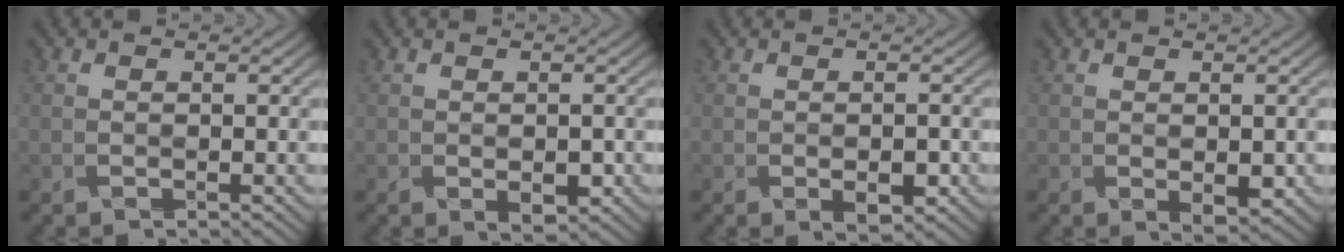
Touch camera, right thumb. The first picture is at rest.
{"total": 2.3, "force": [-0.7, 1.2, 1.8], "torque": [-0.032, -0.007, 0.000]}
{"total": 2.6, "force": [-1.3, 1.1, 2.0], "torque": [-0.032, -0.004, -0.011]}
{"total": 2.5, "force": [-0.4, 1.2, 2.2], "torque": [-0.038, -0.007, 0.005]}